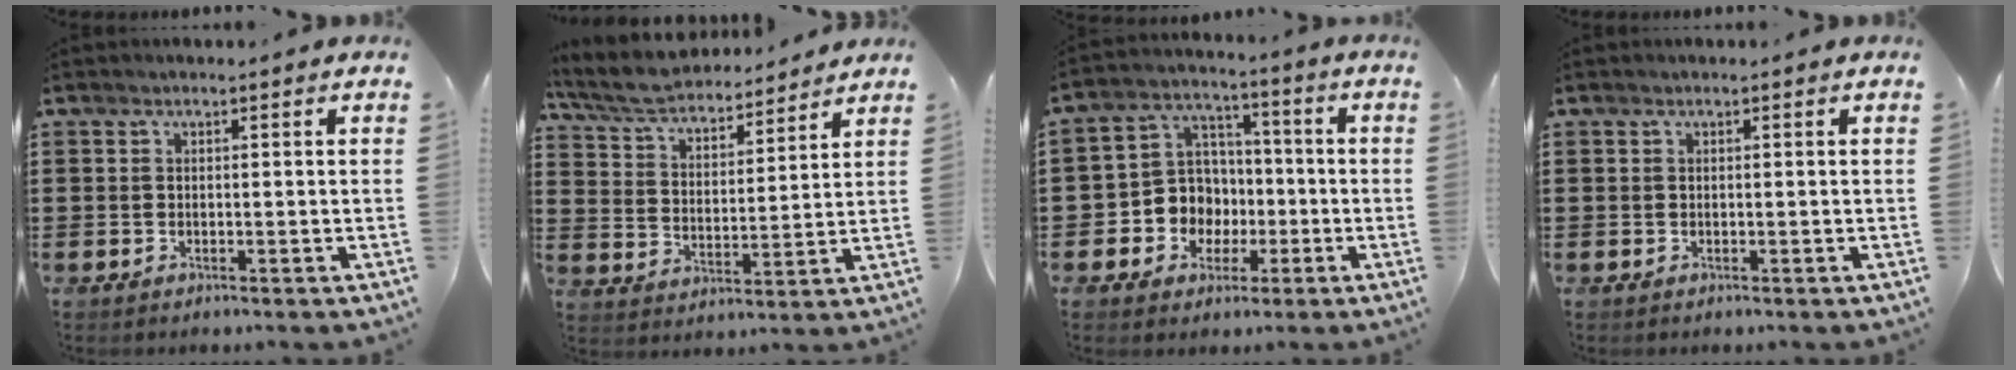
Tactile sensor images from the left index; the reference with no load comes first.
{"total": 6.4, "force": [6.0, 1.0, 2.2], "torque": [-0.069, -0.033, 0.102]}
{"total": 8.1, "force": [-1.5, 7.7, 2.0], "torque": [-0.084, 0.006, -0.027]}
{"total": 0.0}